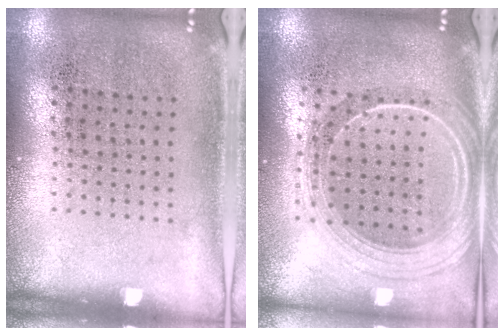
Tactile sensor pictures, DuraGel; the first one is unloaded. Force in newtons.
{"total": 2.3, "press": 2.0, "slide": 1.2}